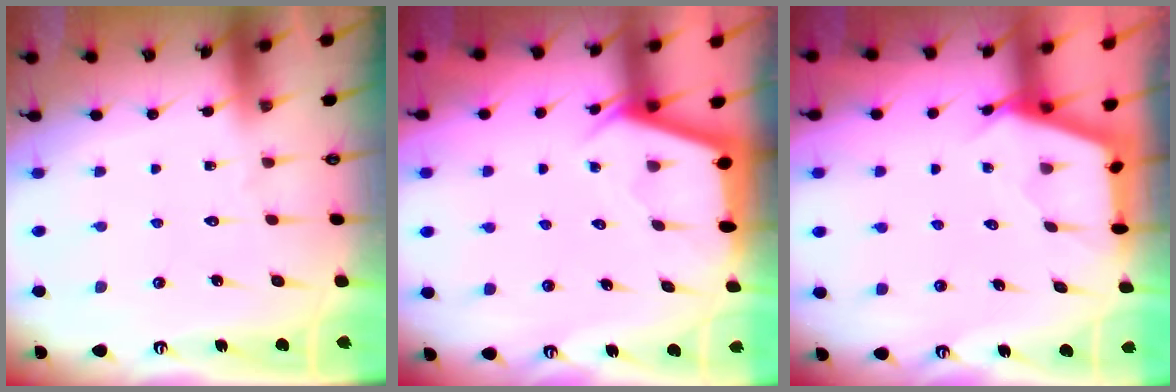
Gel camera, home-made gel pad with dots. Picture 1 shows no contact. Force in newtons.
{"total": 2.8, "press": 2.8, "slide": 0.4}
{"total": 3.0, "press": 3.0, "slide": 0.4}